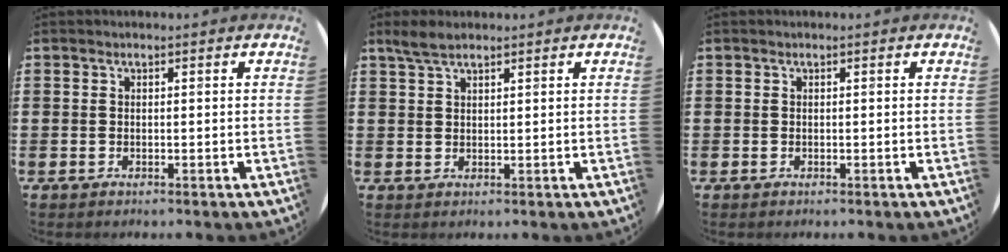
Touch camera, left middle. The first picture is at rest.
{"total": 2.9, "force": [2.3, 0.8, 1.5], "torque": [-0.035, 0.005, 0.042]}
{"total": 0.0}